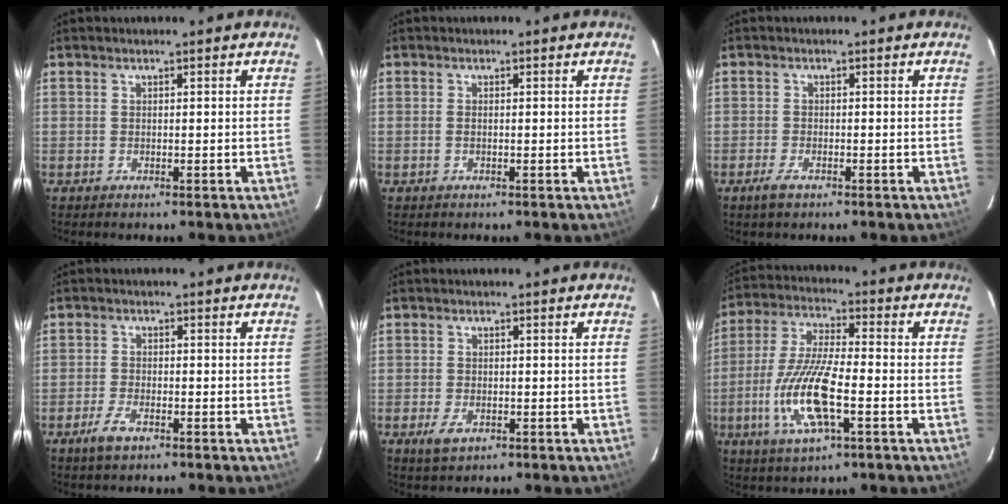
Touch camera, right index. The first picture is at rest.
{"total": 0.5, "force": [-0.1, 0.2, 0.5], "torque": [-0.012, 0.001, -0.003]}
{"total": 2.5, "force": [-1.7, 1.0, 1.5], "torque": [-0.038, -0.004, -0.033]}
{"total": 3.8, "force": [-2.5, 1.5, 2.5], "torque": [-0.067, -0.003, -0.048]}
{"total": 3.4, "force": [-1.6, 1.9, 2.3], "torque": [-0.051, -0.007, -0.026]}
{"total": 14.5, "force": [-4.3, 3.9, 13.3], "torque": [-0.279, -0.009, -0.083]}